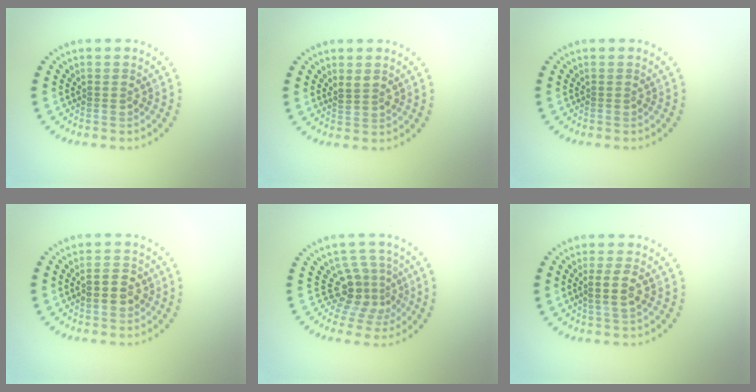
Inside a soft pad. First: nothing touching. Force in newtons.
{"total": 1.5, "press": 1.3, "slide": 0.7}
{"total": 0.0}
{"total": 2.9, "press": 2.9, "slide": 0.1}
{"total": 3.7, "press": 2.6, "slide": 2.6}
{"total": 2.6, "press": 2.3, "slide": 1.1}